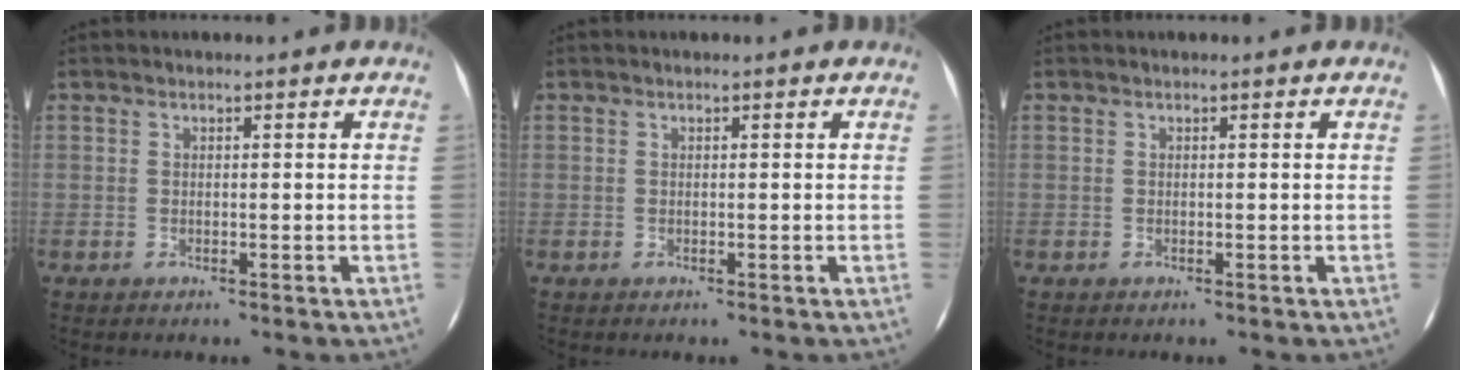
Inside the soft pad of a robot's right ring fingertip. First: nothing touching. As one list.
[{"total": 0.0}, {"total": 0.0}]